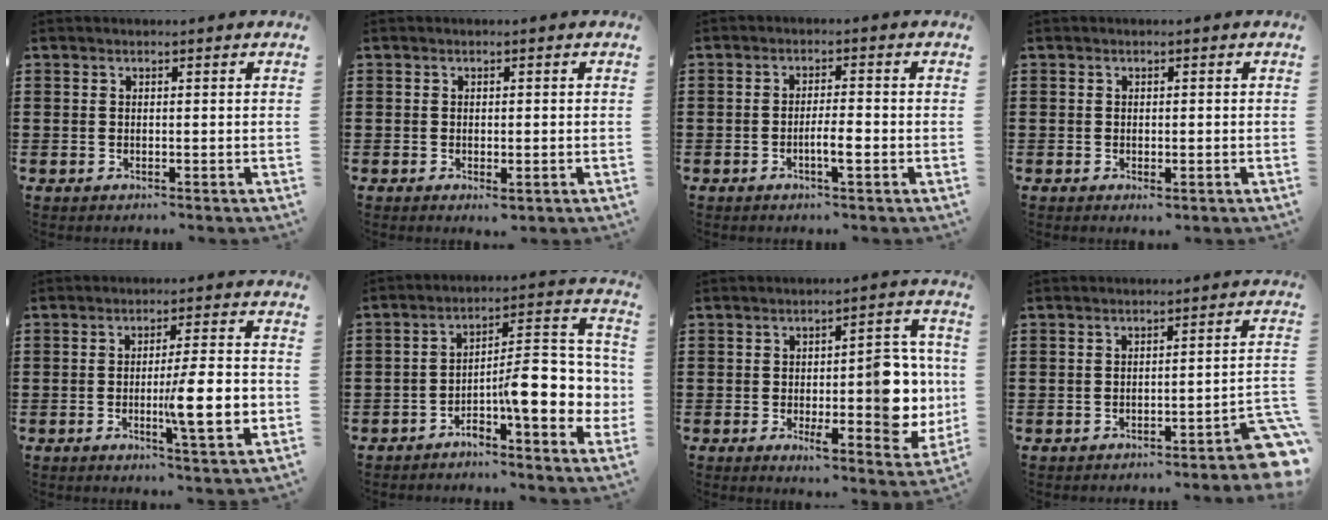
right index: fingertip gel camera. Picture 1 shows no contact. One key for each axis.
{"total": 0.8, "fx": -0.4, "fy": 0.3, "fz": 0.6, "tx": -0.013, "ty": -0.005, "tz": -0.006}
{"total": 3.2, "fx": -1.3, "fy": 0.4, "fz": 2.9, "tx": -0.051, "ty": 0.000, "tz": -0.023}
{"total": 0.5, "fx": -0.3, "fy": 0.3, "fz": 0.4, "tx": -0.009, "ty": -0.004, "tz": -0.004}
{"total": 10.2, "fx": -2.0, "fy": 1.7, "fz": 9.9, "tx": -0.143, "ty": -0.008, "tz": -0.033}
{"total": 9.6, "fx": -2.8, "fy": 2.6, "fz": 8.9, "tx": -0.118, "ty": -0.022, "tz": -0.058}
{"total": 10.9, "fx": -0.8, "fy": 4.3, "fz": 10.0, "tx": -0.117, "ty": -0.012, "tz": -0.009}
{"total": 3.8, "fx": -3.0, "fy": 0.1, "fz": 2.3, "tx": -0.038, "ty": -0.010, "tz": -0.059}